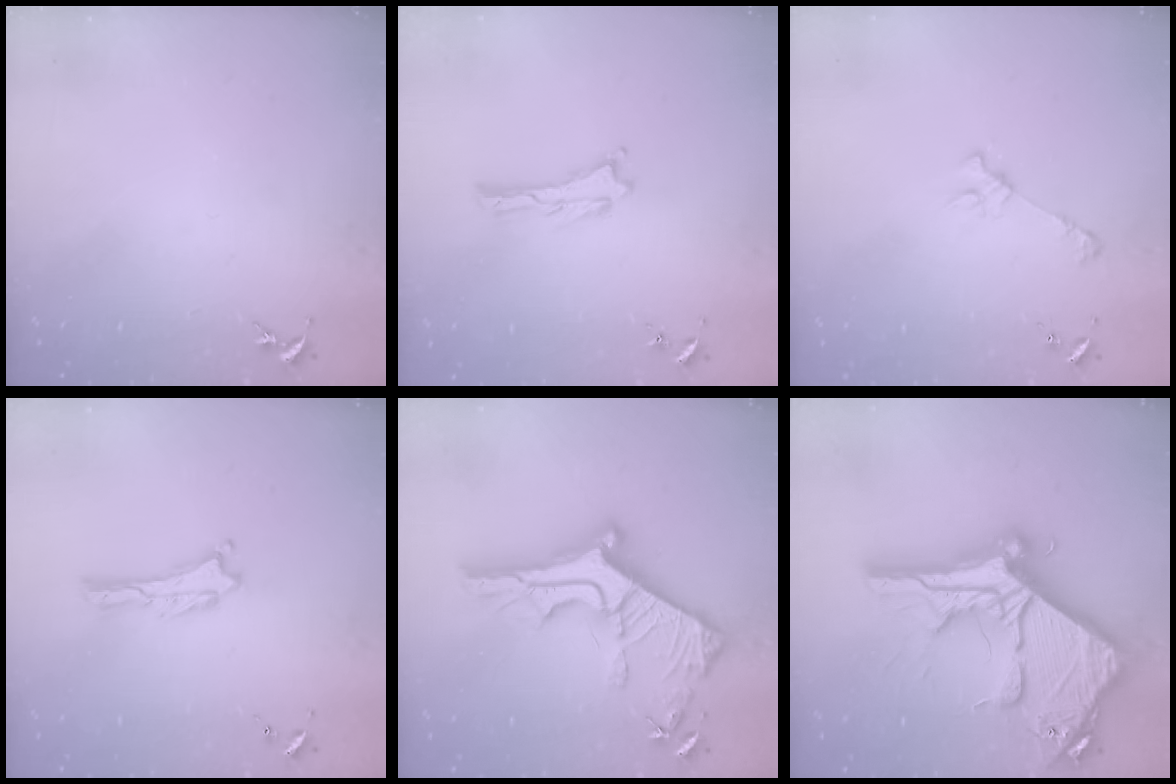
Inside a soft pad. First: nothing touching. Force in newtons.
{"total": 0.0}
{"total": 2.4, "press": 2.4, "slide": 0.3}
{"total": 0.0}
{"total": 12.7, "press": 12.6, "slide": 1.3}
{"total": 21.7, "press": 21.6, "slide": 2.2}